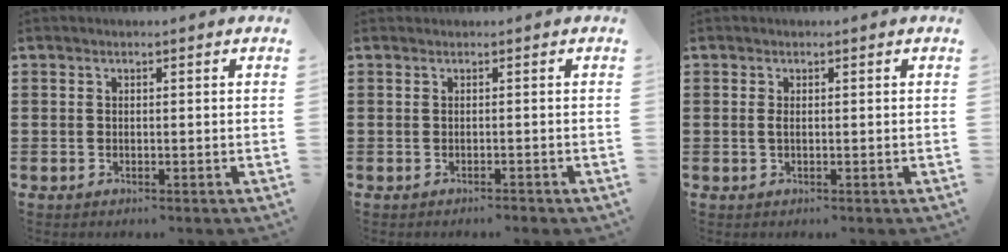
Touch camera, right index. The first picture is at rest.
{"total": 0.0}
{"total": 0.9, "force": [0.0, 0.2, 0.8], "torque": [-0.018, 0.000, 0.000]}